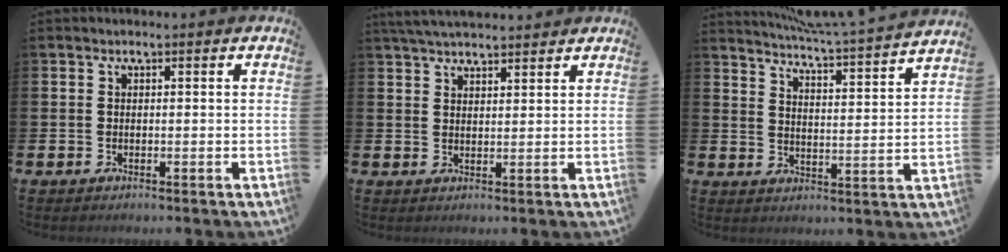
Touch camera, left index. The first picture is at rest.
{"total": 4.2, "force": [4.0, 0.7, 0.9], "torque": [-0.023, -0.011, 0.075]}
{"total": 5.5, "force": [5.3, -0.9, 1.3], "torque": [-0.048, -0.047, 0.089]}